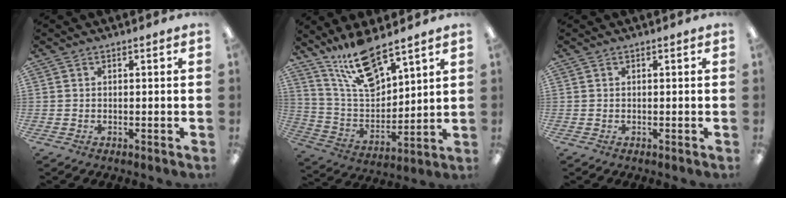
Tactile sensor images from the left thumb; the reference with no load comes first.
{"total": 14.8, "force": [11.6, 4.8, 7.9], "torque": [-0.165, -0.059, 0.208]}
{"total": 0.0}